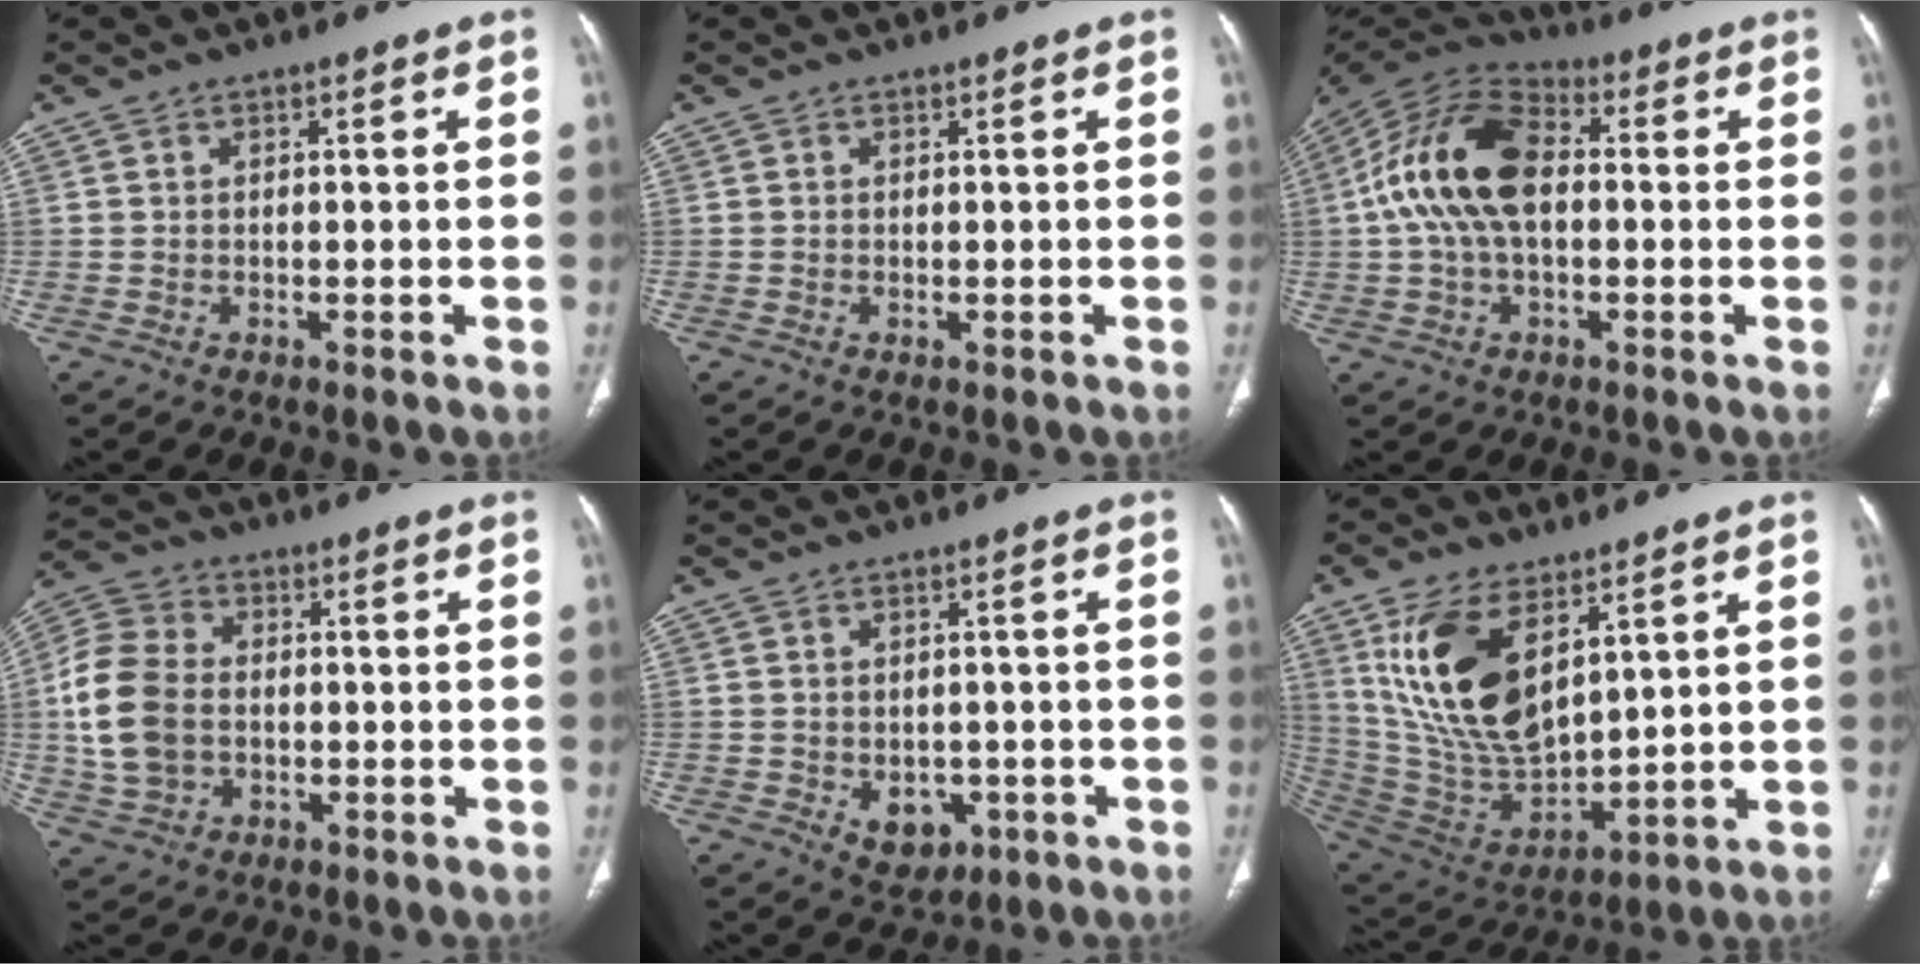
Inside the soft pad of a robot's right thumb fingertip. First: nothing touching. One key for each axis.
{"total": 0.5, "fx": -0.1, "fy": 0.2, "fz": 0.5, "tx": -0.013, "ty": -0.003, "tz": -0.001}
{"total": 16.4, "fx": 1.0, "fy": 9.9, "fz": 13.1, "tx": -0.247, "ty": 0.035, "tz": 0.009}
{"total": 13.6, "fx": -0.5, "fy": 10.0, "fz": 9.2, "tx": -0.181, "ty": 0.016, "tz": -0.010}
{"total": 4.4, "fx": -1.4, "fy": 3.2, "fz": 2.6, "tx": -0.024, "ty": 0.005, "tz": -0.007}
{"total": 19.2, "fx": 8.0, "fy": 9.8, "fz": 14.4, "tx": -0.257, "ty": -0.035, "tz": 0.170}